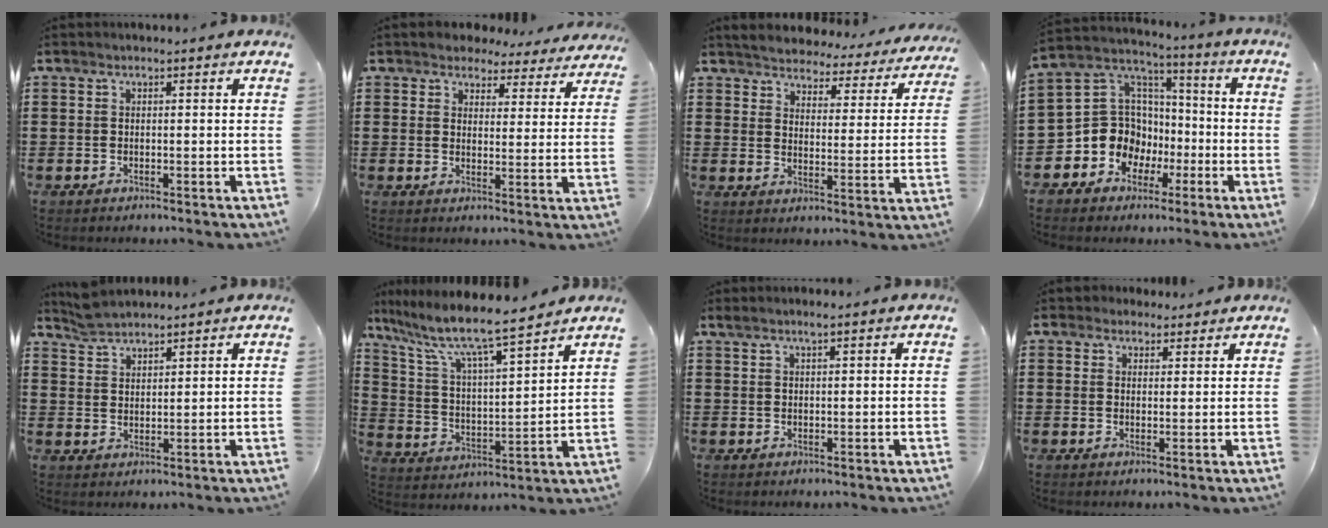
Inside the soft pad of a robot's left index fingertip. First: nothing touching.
{"total": 4.0, "force": [3.7, 1.3, 0.3], "torque": [-0.020, -0.016, 0.064]}
{"total": 4.0, "force": [4.0, 0.3, 0.0], "torque": [-0.027, -0.034, 0.064]}
{"total": 10.7, "force": [-3.2, 9.7, 2.9], "torque": [-0.106, 0.002, -0.054]}
{"total": 3.3, "force": [3.3, 0.5, 0.3], "torque": [-0.015, -0.005, 0.064]}
{"total": 8.3, "force": [7.1, 0.4, 4.2], "torque": [-0.114, -0.048, 0.113]}
{"total": 1.7, "force": [1.2, 0.1, 1.2], "torque": [-0.025, 0.001, 0.022]}
{"total": 2.5, "force": [2.1, 1.3, 0.0], "torque": [-0.008, 0.008, 0.041]}